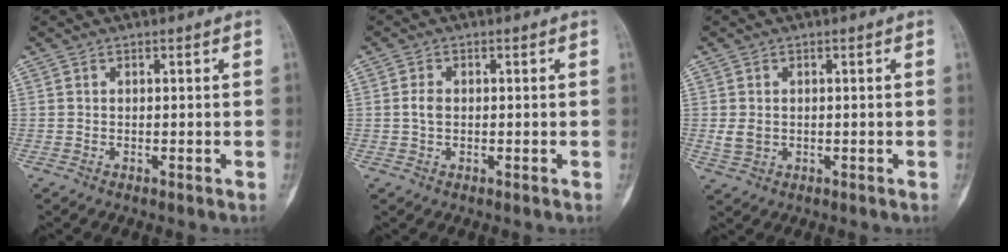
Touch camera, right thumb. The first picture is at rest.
{"total": 2.2, "force": [0.1, 1.5, 1.6], "torque": [-0.031, 0.003, 0.001]}
{"total": 2.8, "force": [-0.1, 2.2, 1.7], "torque": [-0.032, 0.000, 0.004]}